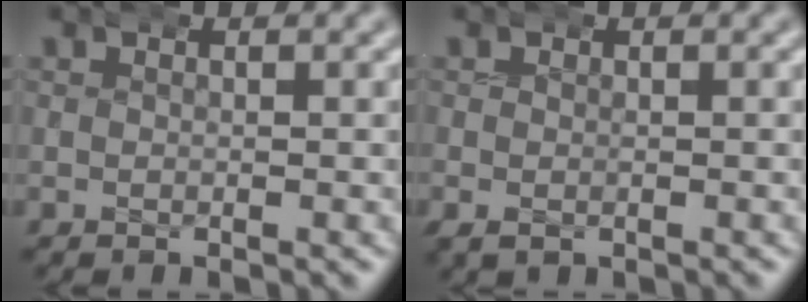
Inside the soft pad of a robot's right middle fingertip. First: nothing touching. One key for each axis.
{"total": 1.3, "fx": -0.3, "fy": 1.0, "fz": 0.8, "tx": -0.015, "ty": -0.004, "tz": 0.000}